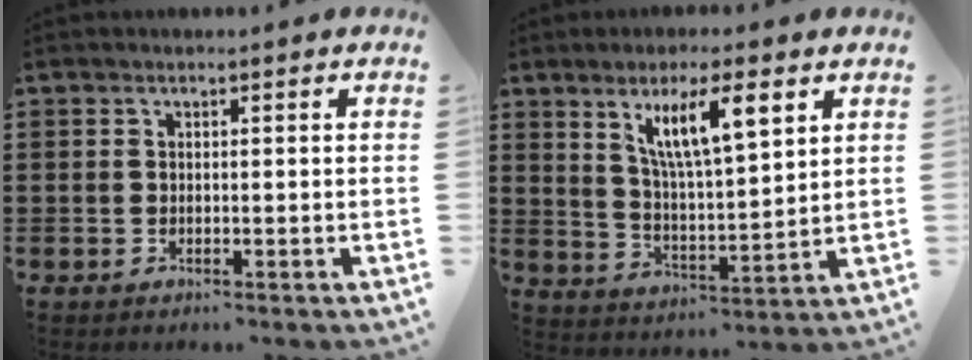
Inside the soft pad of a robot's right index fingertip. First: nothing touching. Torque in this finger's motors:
{"motor_torque": [0.51, 0.20, 0.39, 0.21]}